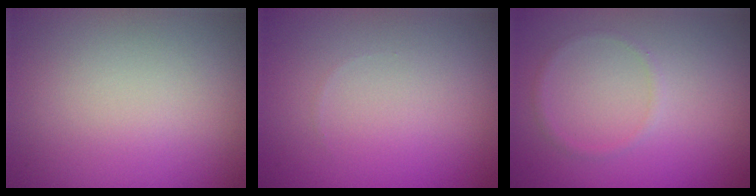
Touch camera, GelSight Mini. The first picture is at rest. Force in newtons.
{"total": 0.0}
{"total": 0.8, "press": 0.8, "slide": 0.1}